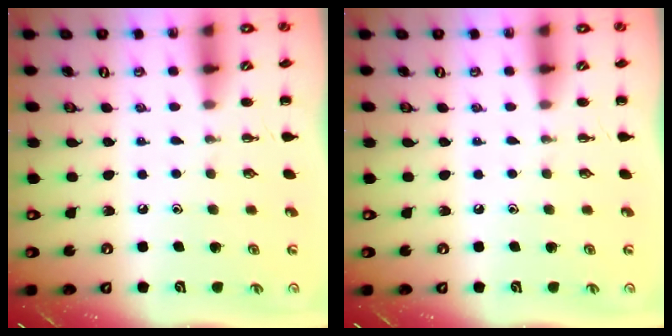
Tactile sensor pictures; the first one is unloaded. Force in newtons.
{"total": 0.0}